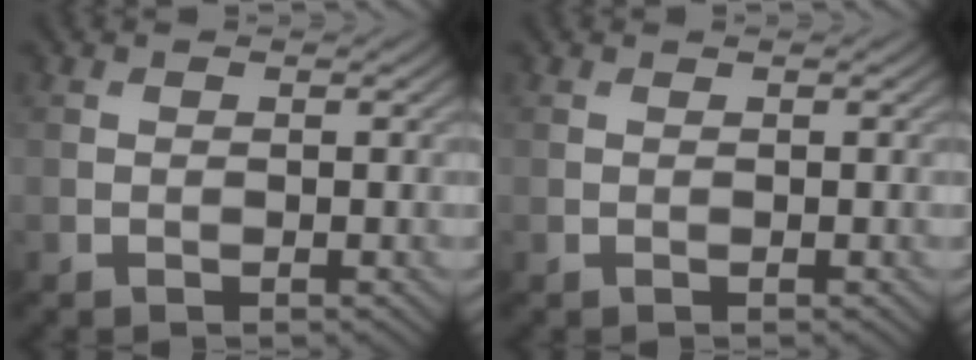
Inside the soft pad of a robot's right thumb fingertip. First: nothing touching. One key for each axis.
{"total": 0.0}